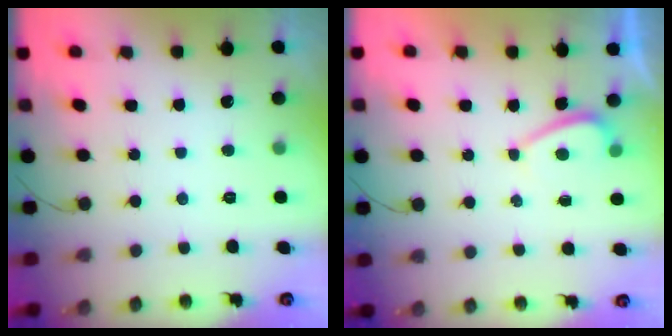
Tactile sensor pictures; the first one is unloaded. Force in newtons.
{"total": 1.0, "press": 0.9, "slide": 0.5}